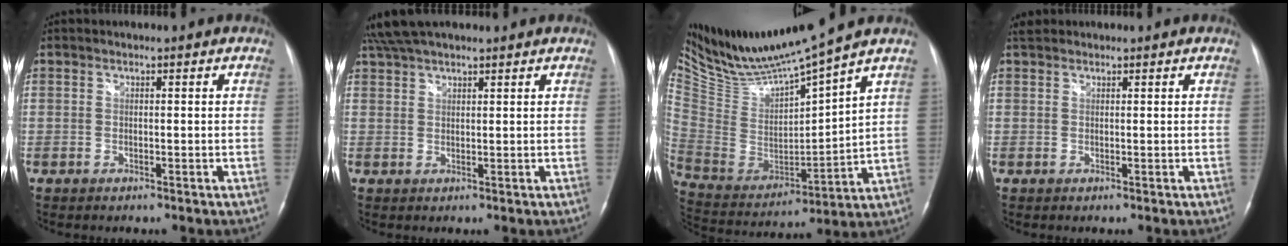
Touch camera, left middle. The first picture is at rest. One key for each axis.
{"total": 6.9, "fx": 5.9, "fy": 1.3, "fz": 3.2, "tx": -0.062, "ty": 0.040, "tz": 0.110}
{"total": 14.7, "fx": 13.4, "fy": -0.9, "fz": 5.9, "tx": -0.121, "ty": -0.023, "tz": 0.266}
{"total": 1.7, "fx": 1.4, "fy": 0.8, "fz": 0.2, "tx": -0.012, "ty": 0.021, "tz": 0.025}